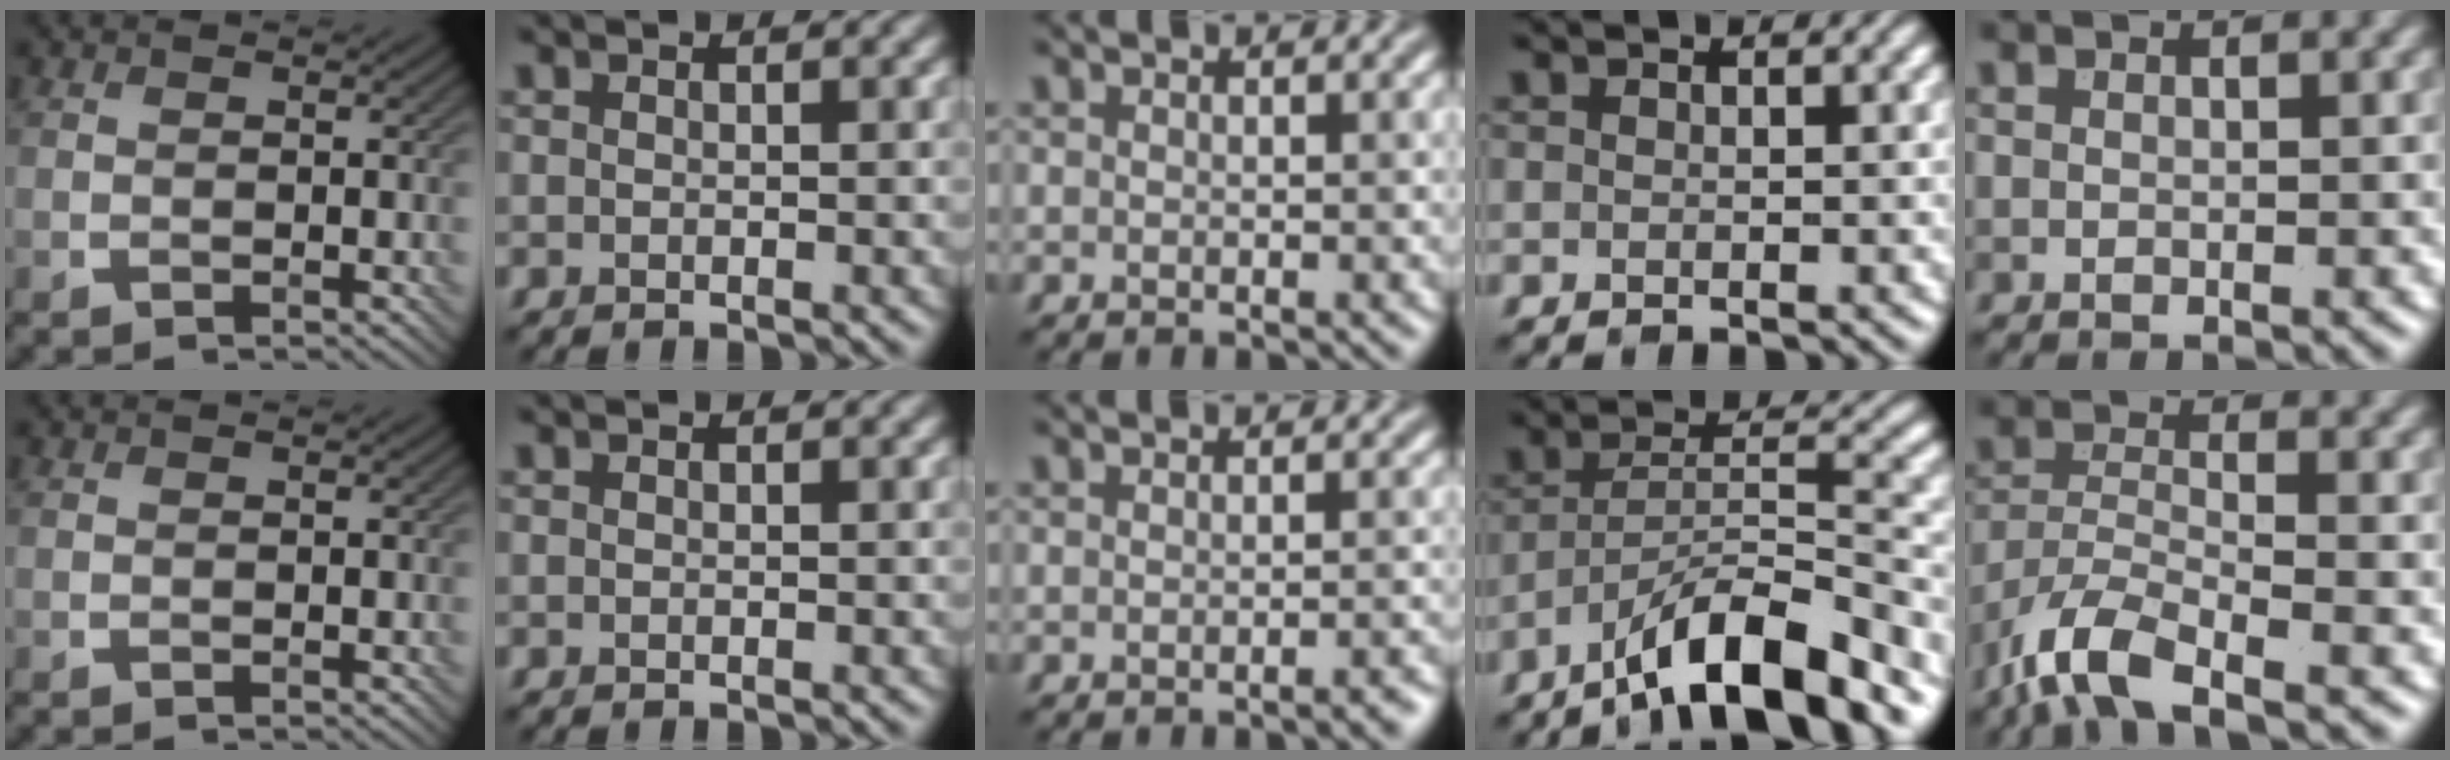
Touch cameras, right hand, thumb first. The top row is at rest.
{"middle": {"total": 1.3, "force": [-0.8, 0.4, 1.0], "torque": [-0.006, 0.002, -0.014]}, "ring": {"total": 9.5, "force": [-6.6, 2.2, 6.4], "torque": [-0.100, 0.009, -0.120]}, "little": {"total": 6.6, "force": [-4.8, 1.9, 4.1], "torque": [-0.081, -0.008, -0.100]}}